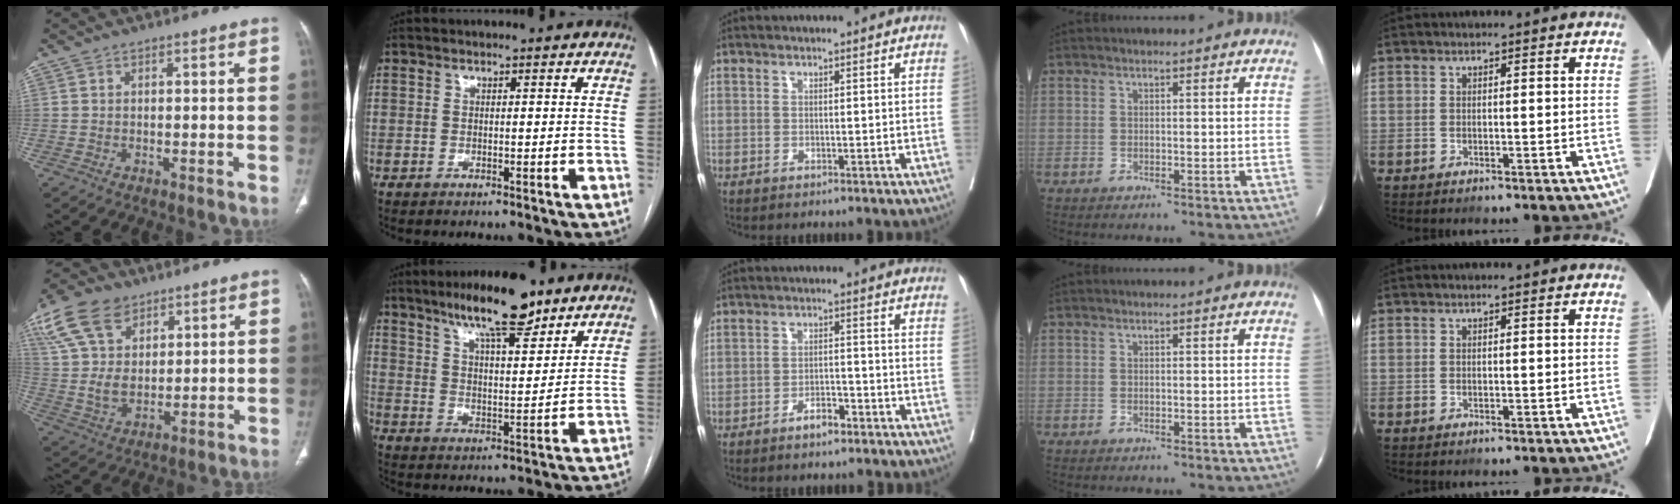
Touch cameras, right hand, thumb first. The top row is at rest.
{"thumb": {"total": 15.2, "force": [8.3, 9.5, 8.5], "torque": [-0.153, -0.017, 0.167]}, "index": {"total": 13.6, "force": [9.9, 2.9, 8.8], "torque": [-0.146, 0.004, 0.165]}, "middle": {"total": 3.5, "force": [-2.6, 1.2, 1.9], "torque": [-0.033, 0.004, -0.042]}}